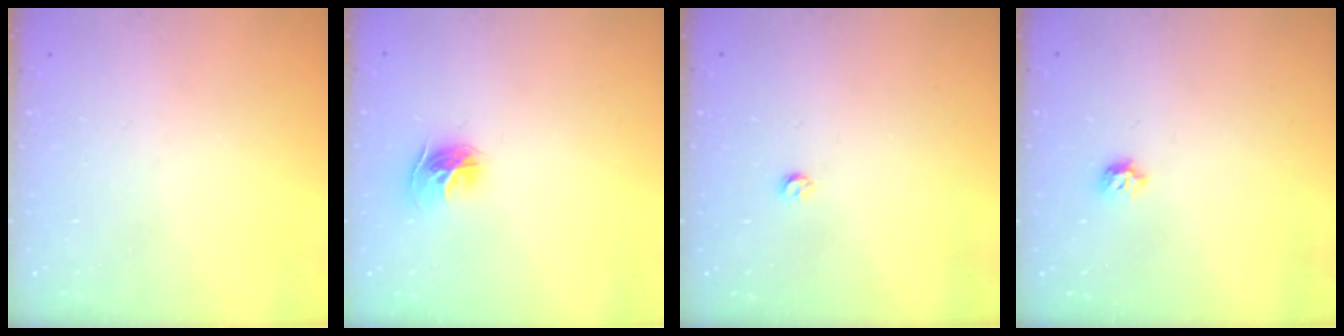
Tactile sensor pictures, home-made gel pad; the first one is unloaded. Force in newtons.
{"total": 9.2, "press": 9.1, "slide": 0.9}
{"total": 2.9, "press": 2.8, "slide": 0.5}
{"total": 6.1, "press": 6.0, "slide": 1.1}